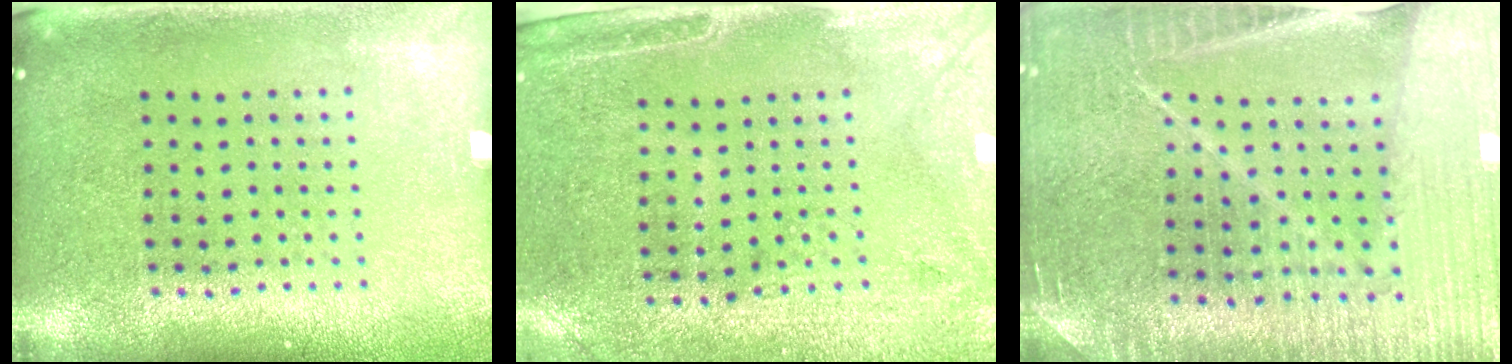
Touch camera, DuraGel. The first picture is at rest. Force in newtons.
{"total": 3.0, "press": 2.5, "slide": 1.5}
{"total": 3.6, "press": 3.5, "slide": 0.7}